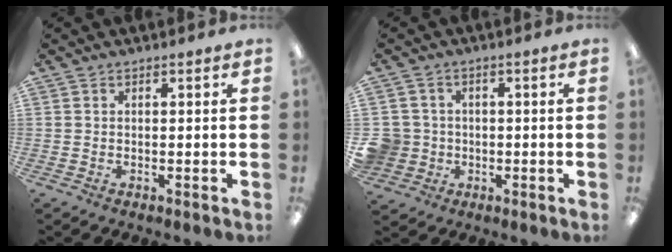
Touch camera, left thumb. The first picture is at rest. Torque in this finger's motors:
{"motor_torque": [0.06, 0.31, -0.09, 0.11, 0.07]}